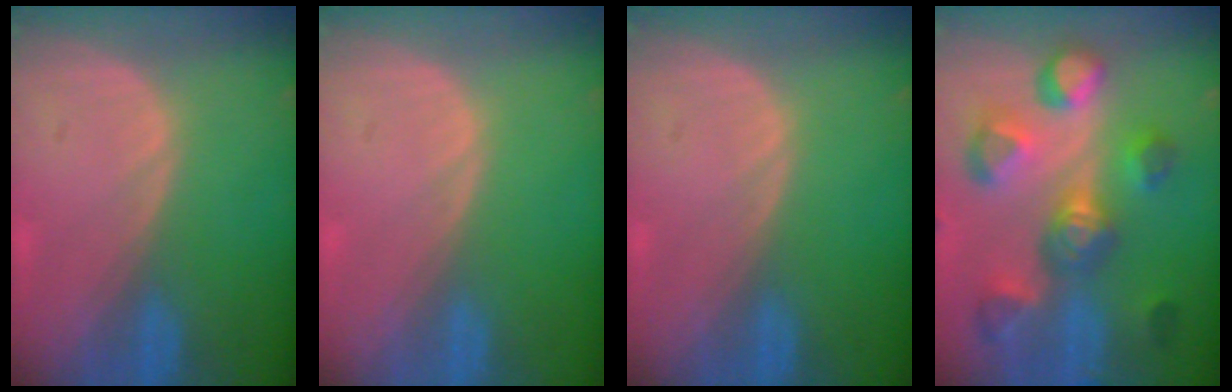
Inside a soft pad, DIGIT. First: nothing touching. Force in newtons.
{"total": 0.0}
{"total": 0.0}
{"total": 10.6, "press": 10.0, "slide": 3.5}